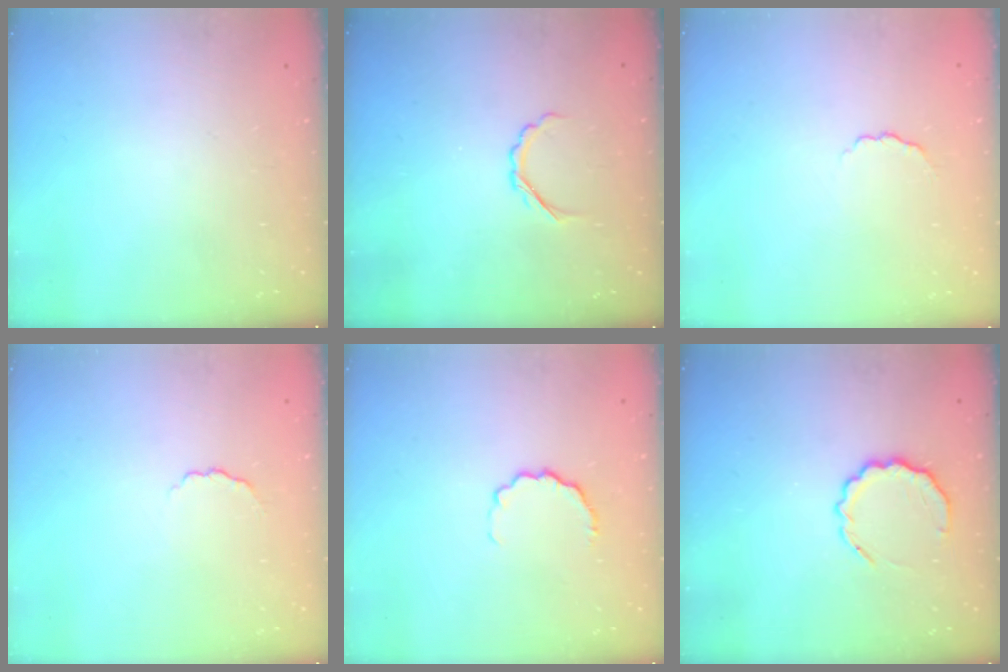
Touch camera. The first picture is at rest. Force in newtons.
{"total": 2.9, "press": 2.8, "slide": 0.9}
{"total": 2.6, "press": 2.5, "slide": 0.8}
{"total": 2.6, "press": 2.5, "slide": 0.8}
{"total": 4.7, "press": 4.5, "slide": 1.1}
{"total": 9.1, "press": 9.0, "slide": 1.6}